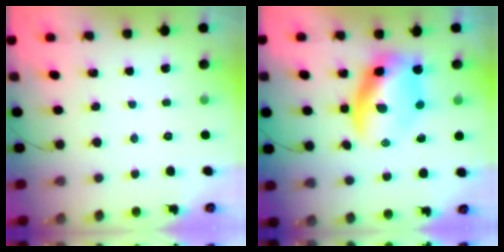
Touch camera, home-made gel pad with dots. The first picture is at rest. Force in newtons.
{"total": 10.7, "press": 10.3, "slide": 2.8}